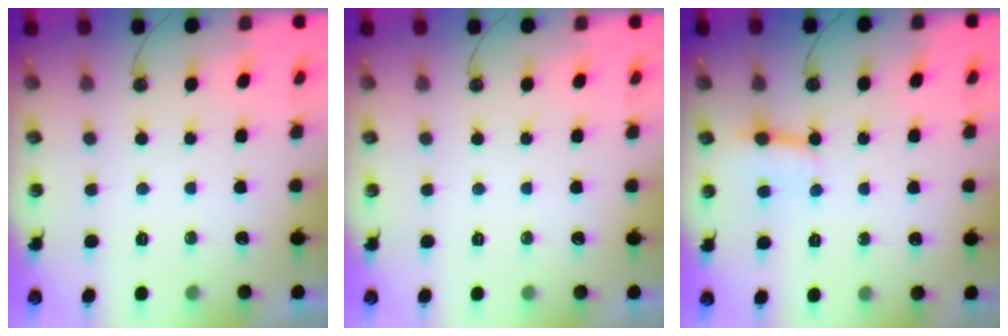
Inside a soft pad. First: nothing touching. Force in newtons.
{"total": 0.0}
{"total": 2.9, "press": 2.8, "slide": 0.5}